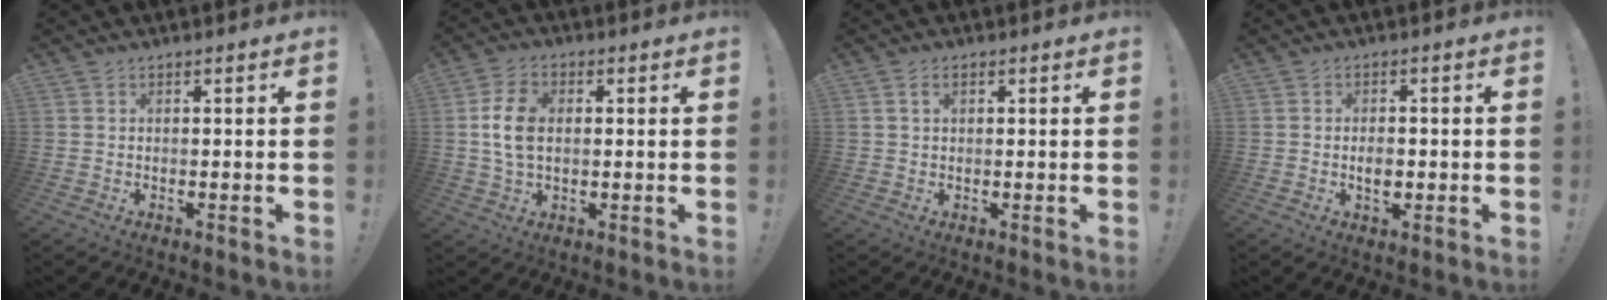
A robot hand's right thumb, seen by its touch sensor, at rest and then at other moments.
{"total": 9.4, "force": [0.7, 6.1, 7.1], "torque": [-0.132, 0.000, 0.012]}
{"total": 2.3, "force": [0.9, 1.4, 1.6], "torque": [-0.024, 0.002, 0.015]}
{"total": 3.6, "force": [-0.7, 2.3, 2.7], "torque": [-0.026, -0.002, -0.015]}